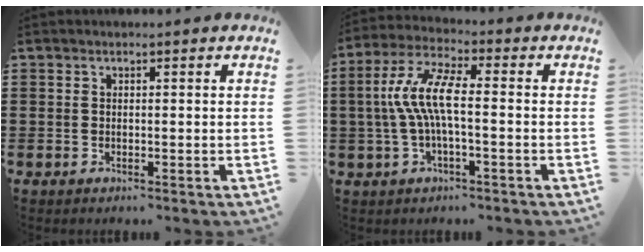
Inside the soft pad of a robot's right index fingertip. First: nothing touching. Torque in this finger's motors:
{"motor_torque": [1.82, -0.32, 1.05, 0.21]}